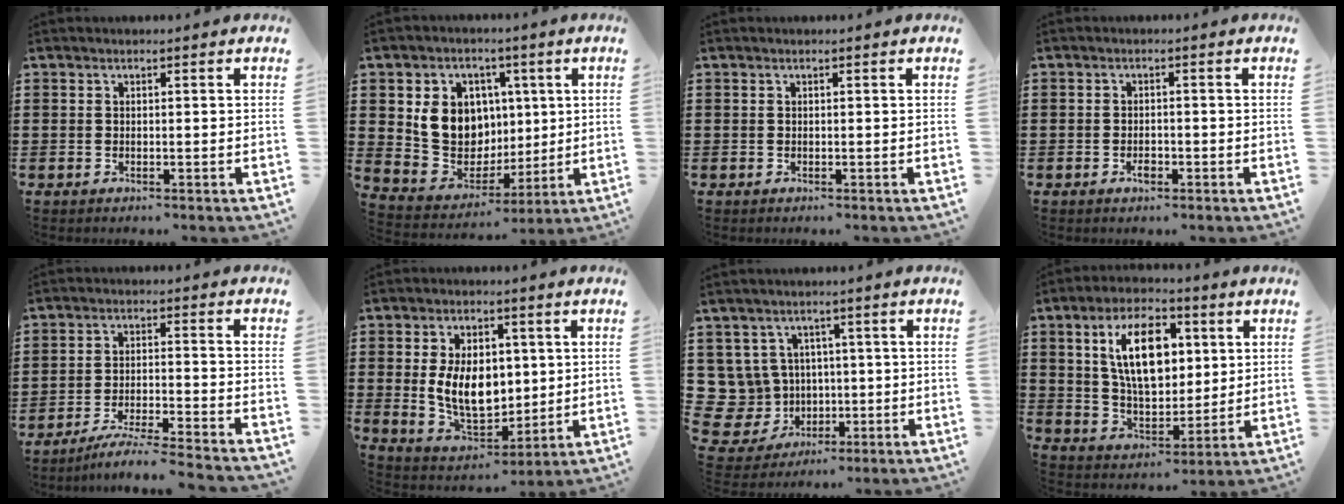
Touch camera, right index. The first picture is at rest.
{"total": 10.1, "force": [2.2, 9.0, 4.1], "torque": [-0.101, 0.004, 0.046]}
{"total": 0.0}
{"total": 1.8, "force": [-0.9, 0.8, 1.4], "torque": [-0.027, 0.001, -0.015]}
{"total": 5.4, "force": [-5.1, -0.6, 1.8], "torque": [-0.036, -0.015, -0.100]}
{"total": 9.7, "force": [0.9, 6.4, 7.2], "torque": [-0.137, 0.003, 0.014]}
{"total": 7.6, "force": [0.7, 7.4, 1.5], "torque": [-0.100, -0.010, 0.015]}
{"total": 12.5, "force": [3.8, 6.8, 9.8], "torque": [-0.184, 0.011, 0.064]}